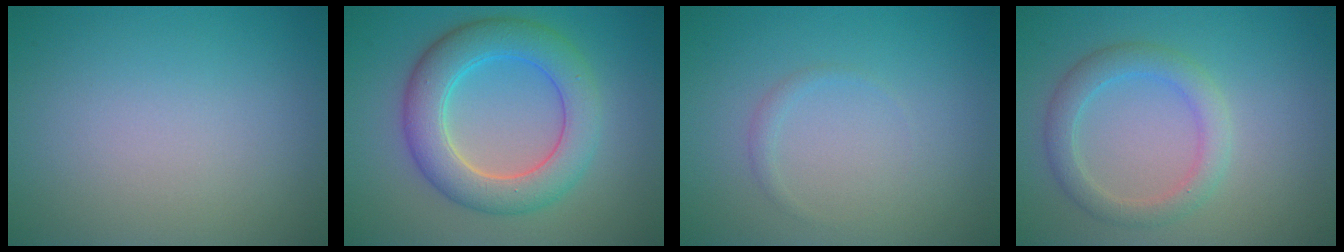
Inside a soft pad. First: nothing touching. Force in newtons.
{"total": 6.7, "press": 6.7, "slide": 0.4}
{"total": 0.7, "press": 0.7, "slide": 0.0}
{"total": 3.1, "press": 3.0, "slide": 0.4}